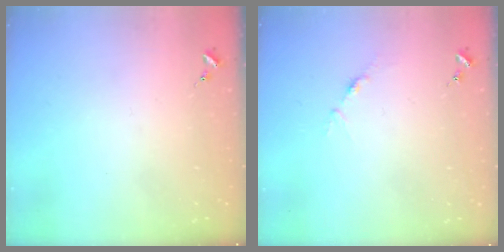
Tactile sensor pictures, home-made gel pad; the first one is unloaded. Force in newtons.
{"total": 3.8, "press": 3.8, "slide": 0.5}